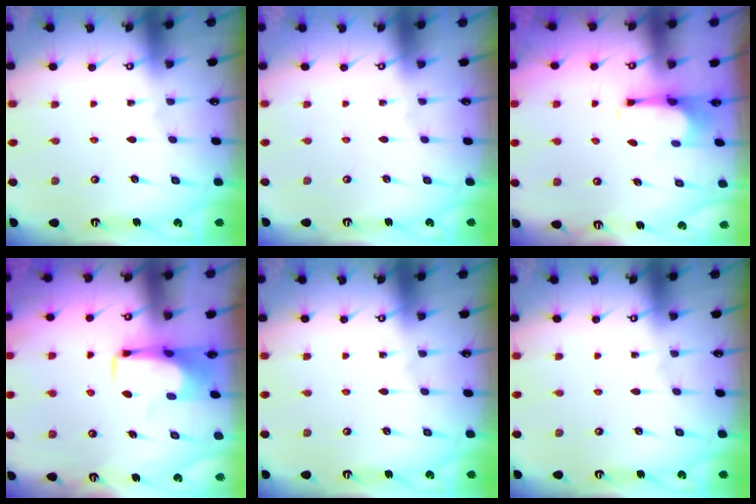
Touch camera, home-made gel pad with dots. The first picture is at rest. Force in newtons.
{"total": 1.5, "press": 1.4, "slide": 0.6}
{"total": 2.8, "press": 2.7, "slide": 0.9}
{"total": 0.6, "press": 0.4, "slide": 0.4}
{"total": 0.0}
{"total": 0.0}